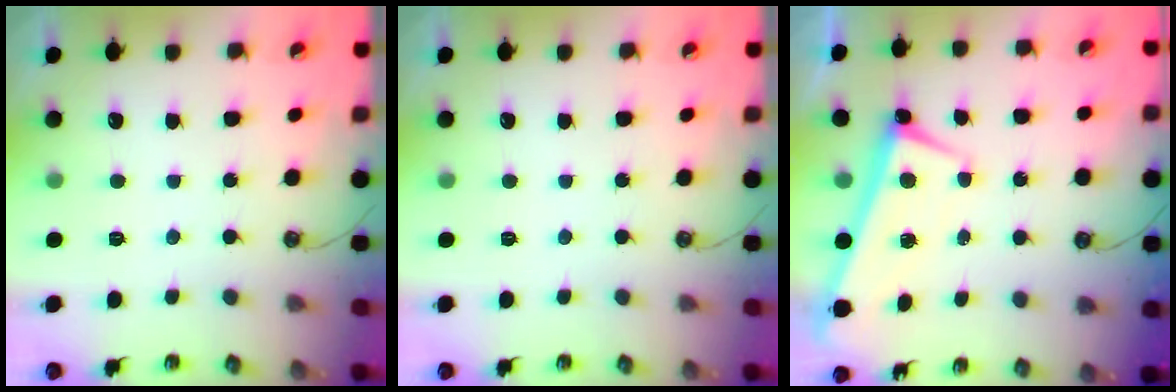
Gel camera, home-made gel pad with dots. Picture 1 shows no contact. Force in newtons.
{"total": 0.0}
{"total": 1.3, "press": 1.2, "slide": 0.3}